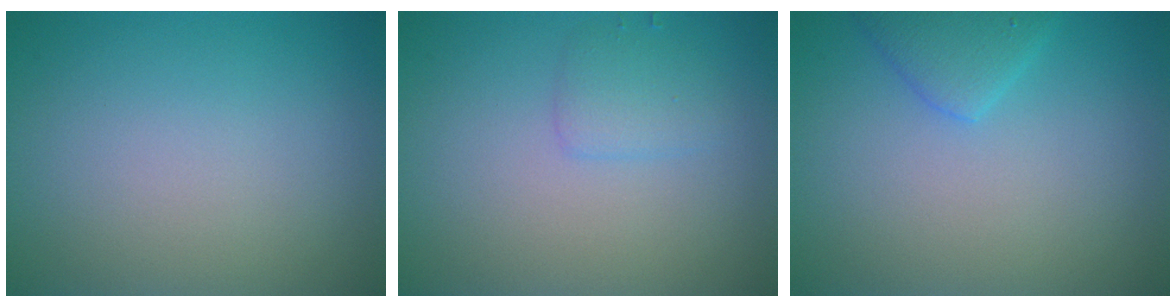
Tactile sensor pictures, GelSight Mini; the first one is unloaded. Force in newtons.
{"total": 1.5, "press": 1.5, "slide": 0.2}
{"total": 2.3, "press": 2.3, "slide": 0.1}